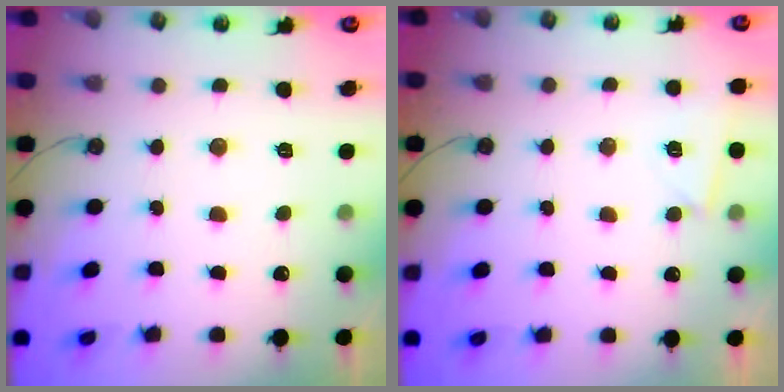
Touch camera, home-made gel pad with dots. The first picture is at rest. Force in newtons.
{"total": 2.6, "press": 2.6, "slide": 0.7}